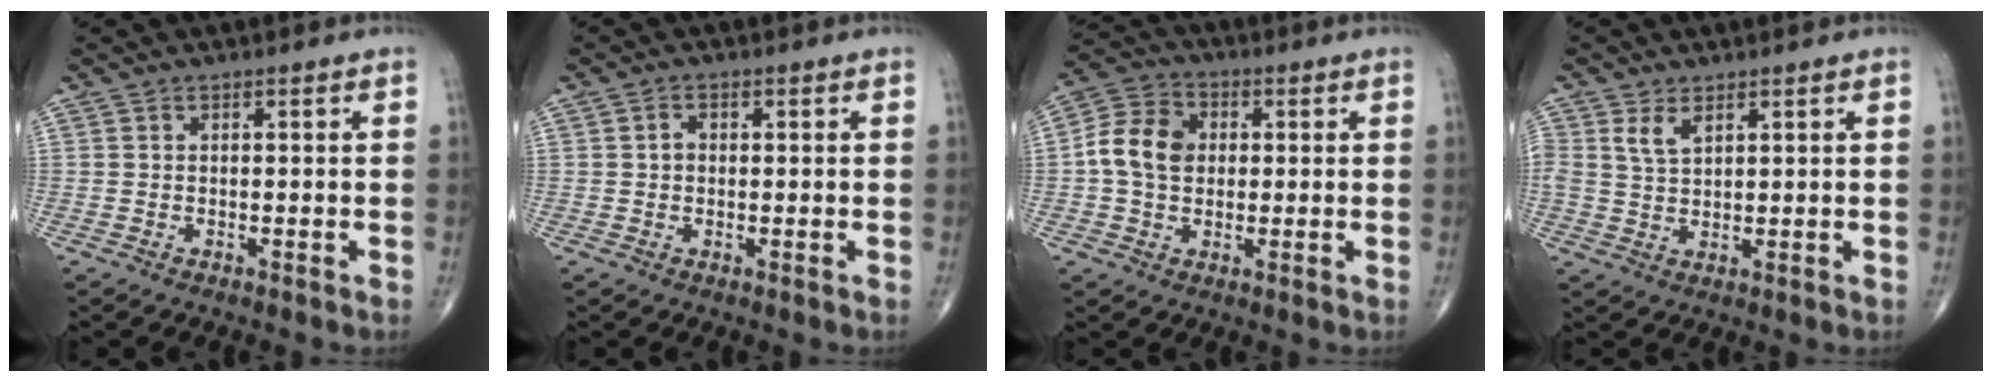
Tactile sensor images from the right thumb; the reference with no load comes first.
{"total": 1.9, "force": [0.2, 1.5, 1.1], "torque": [-0.014, 0.008, 0.003]}
{"total": 9.5, "force": [0.6, 7.4, 5.9], "torque": [-0.098, 0.020, 0.000]}
{"total": 3.5, "force": [1.9, 1.8, 2.3], "torque": [-0.039, -0.007, 0.041]}